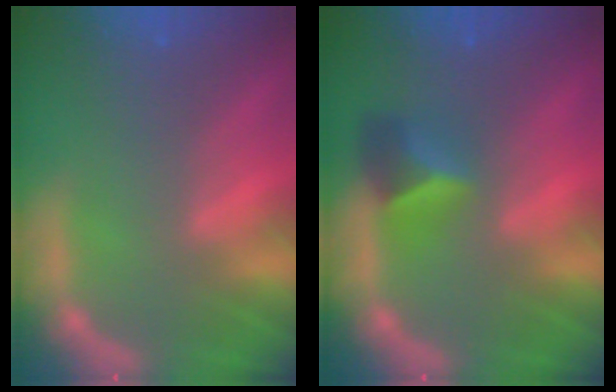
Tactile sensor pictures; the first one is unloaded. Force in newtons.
{"total": 3.4}